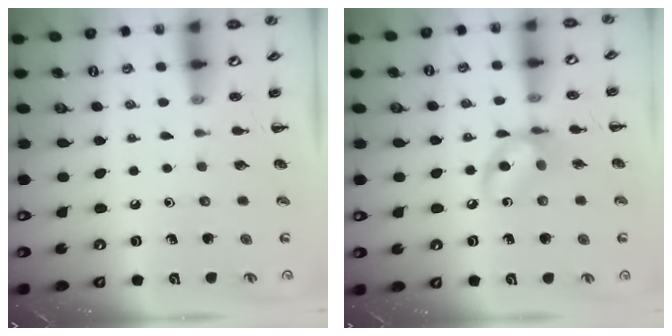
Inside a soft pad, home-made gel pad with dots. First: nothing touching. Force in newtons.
{"total": 9.6, "press": 9.5, "slide": 0.8}